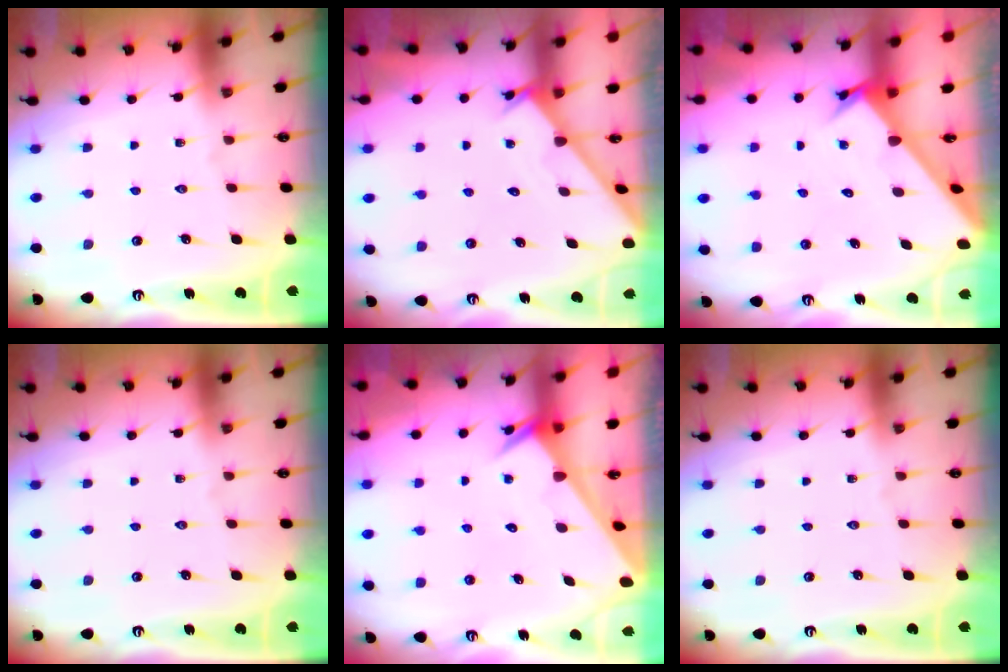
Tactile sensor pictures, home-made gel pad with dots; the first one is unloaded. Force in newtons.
{"total": 2.6, "press": 2.6, "slide": 0.2}
{"total": 2.7, "press": 2.7, "slide": 0.3}
{"total": 0.0}
{"total": 2.3, "press": 2.3, "slide": 0.1}
{"total": 0.0}